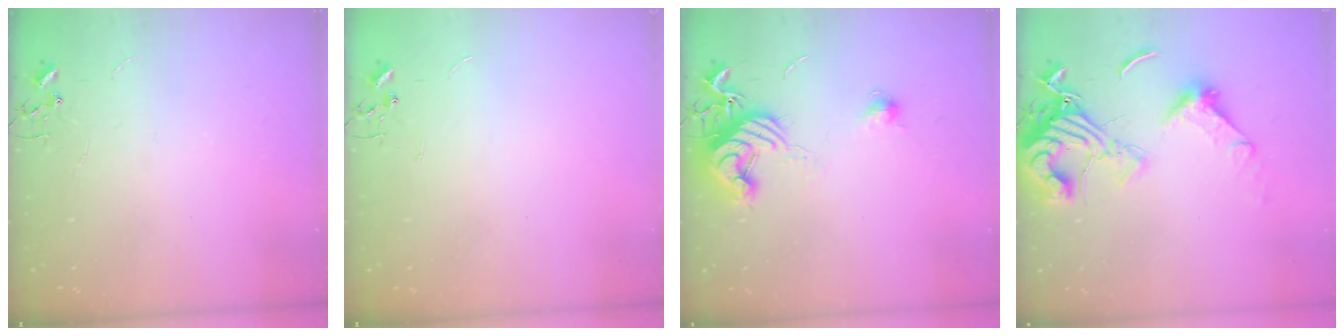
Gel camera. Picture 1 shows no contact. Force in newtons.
{"total": 0.0}
{"total": 12.3, "press": 12.3, "slide": 0.7}
{"total": 17.3, "press": 17.2, "slide": 1.5}